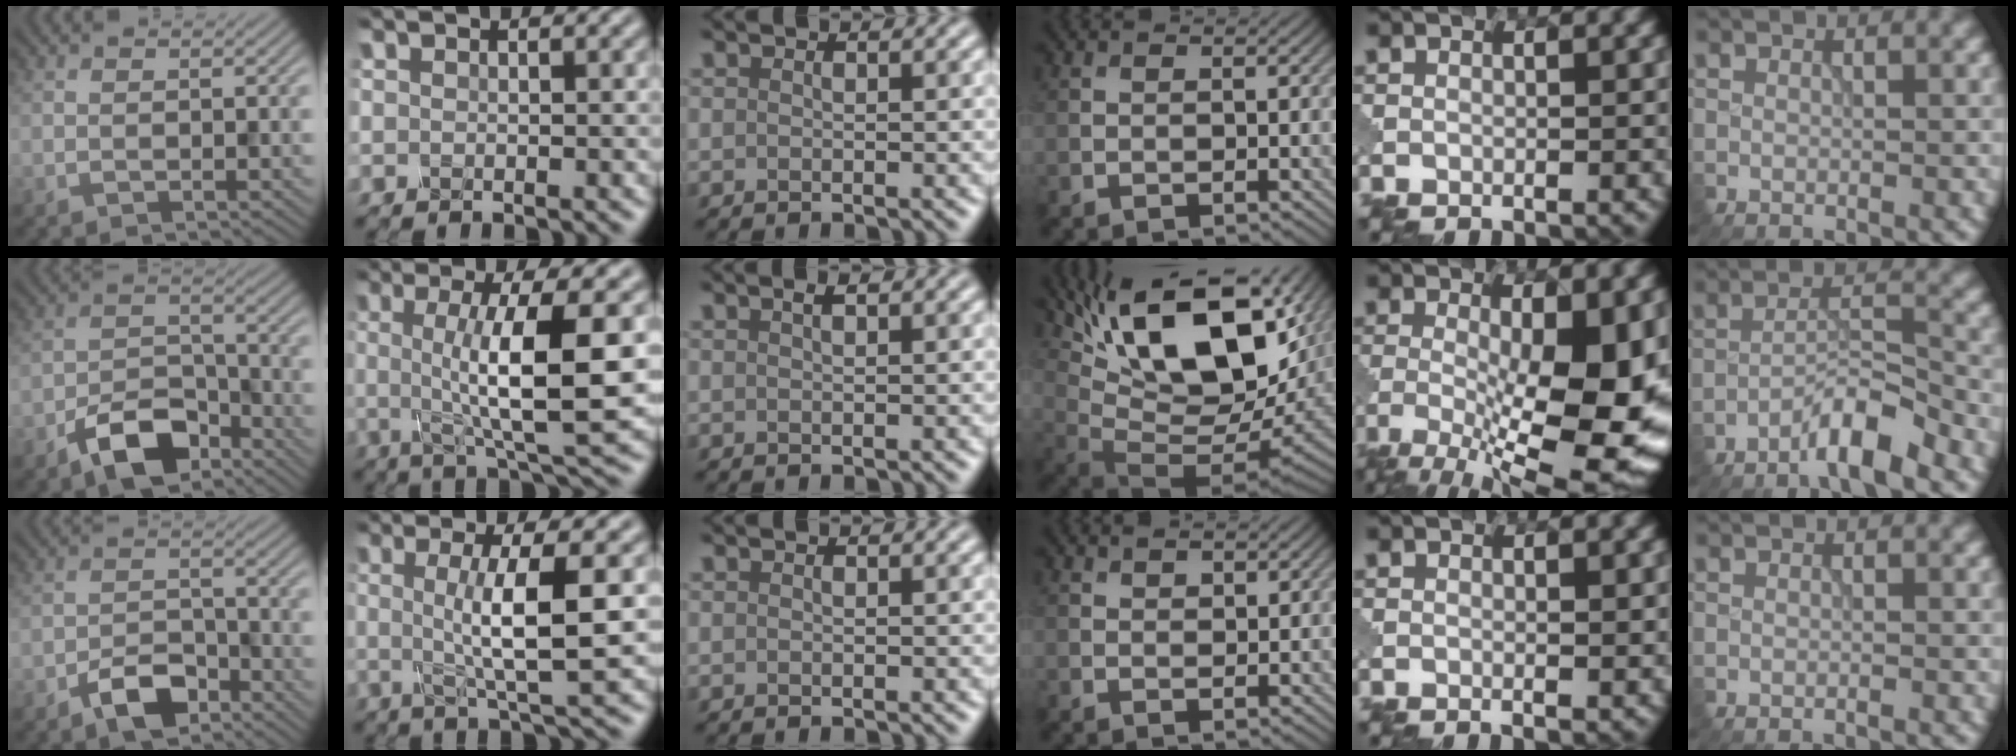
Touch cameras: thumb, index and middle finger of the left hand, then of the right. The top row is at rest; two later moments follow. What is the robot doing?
{"motion": "disassemble", "object": "glue stick"}